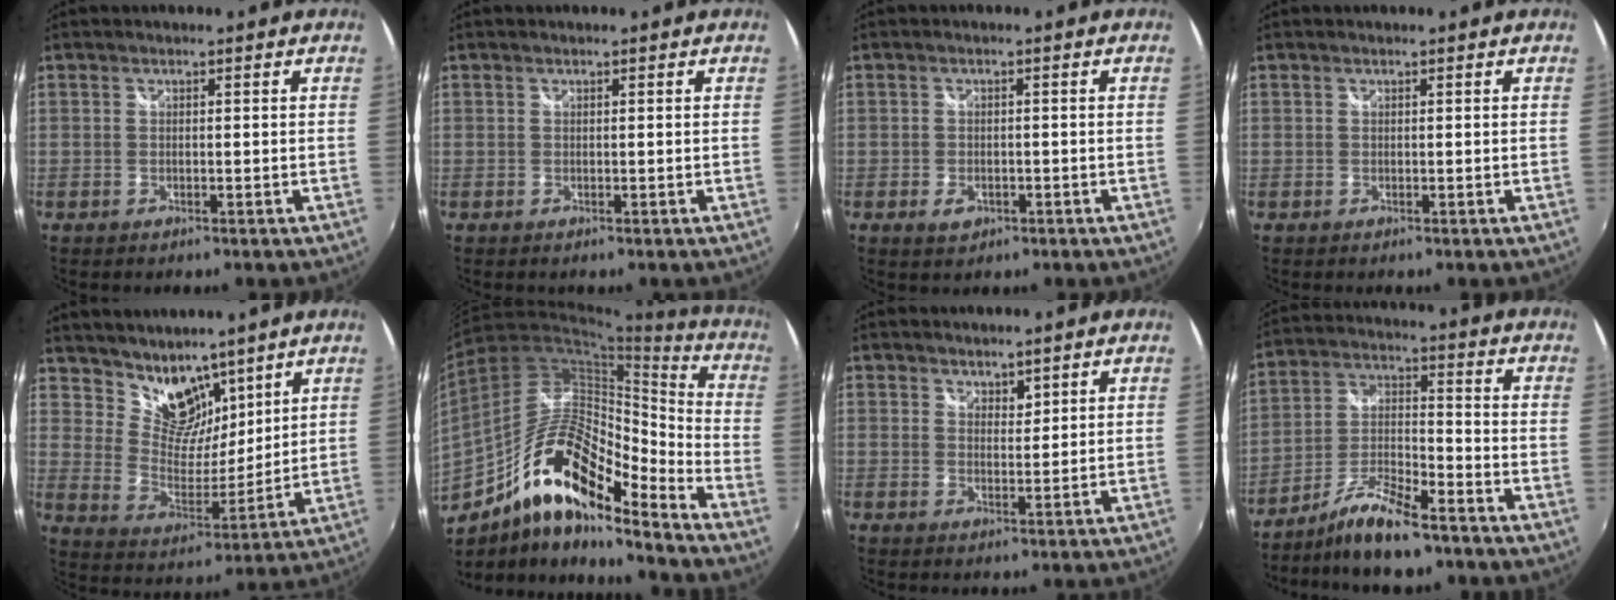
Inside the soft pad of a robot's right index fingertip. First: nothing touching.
{"total": 0.0}
{"total": 3.0, "force": [-1.4, 2.1, 1.6], "torque": [-0.031, -0.004, -0.022]}
{"total": 0.0}
{"total": 11.3, "force": [8.6, 6.4, 3.7], "torque": [-0.062, 0.001, 0.164]}
{"total": 19.6, "force": [-12.4, 6.2, 13.9], "torque": [-0.245, 0.002, -0.233]}
{"total": 2.2, "force": [1.8, 1.1, 0.6], "torque": [-0.004, 0.000, 0.030]}
{"total": 10.9, "force": [-8.4, 2.4, 6.6], "torque": [-0.140, 0.002, -0.156]}